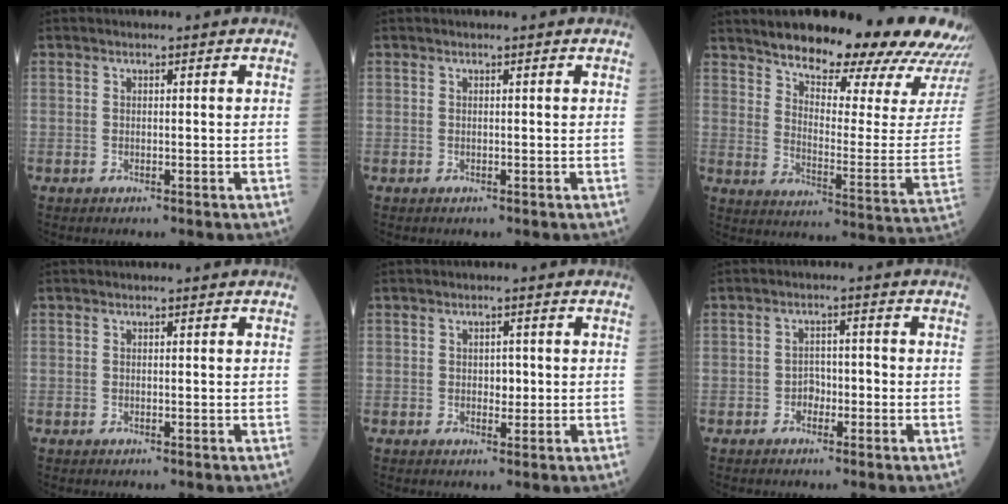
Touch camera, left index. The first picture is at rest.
{"total": 0.0}
{"total": 23.3, "force": [20.0, 2.1, 11.8], "torque": [-0.171, -0.055, 0.258]}
{"total": 0.0}
{"total": 1.5, "force": [-0.1, 1.0, 1.1], "torque": [-0.013, 0.003, -0.002]}
{"total": 2.4, "force": [-1.2, 1.6, 1.3], "torque": [-0.014, 0.008, -0.024]}